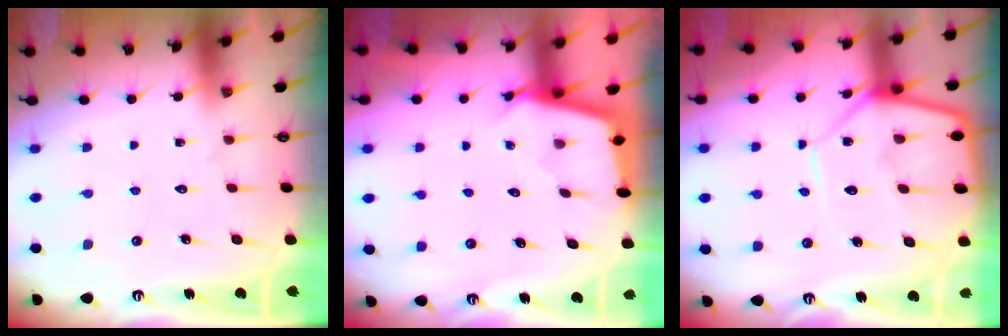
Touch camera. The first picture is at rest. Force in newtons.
{"total": 2.5, "press": 2.5, "slide": 0.1}
{"total": 10.4, "press": 10.4, "slide": 1.0}